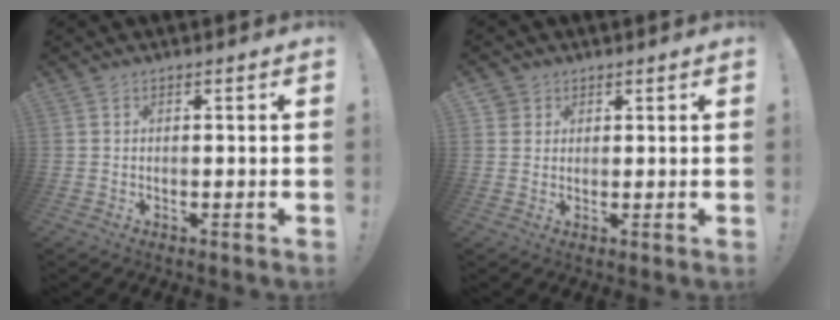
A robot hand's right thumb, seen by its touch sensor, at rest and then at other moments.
{"total": 2.6, "force": [1.3, 2.2, 0.2], "torque": [-0.001, -0.005, 0.024]}